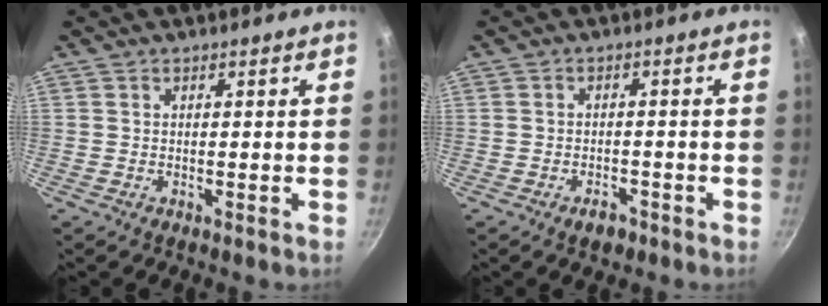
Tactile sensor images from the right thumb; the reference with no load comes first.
{"total": 3.0, "force": [-2.0, 1.7, 1.5], "torque": [-0.015, 0.019, -0.023]}